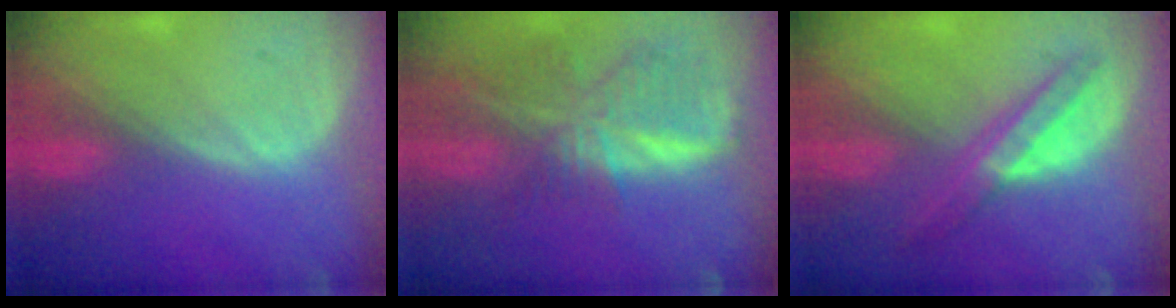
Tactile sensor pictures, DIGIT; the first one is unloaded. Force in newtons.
{"total": 9.1, "press": 7.9, "slide": 4.4}
{"total": 6.8, "press": 5.8, "slide": 3.5}